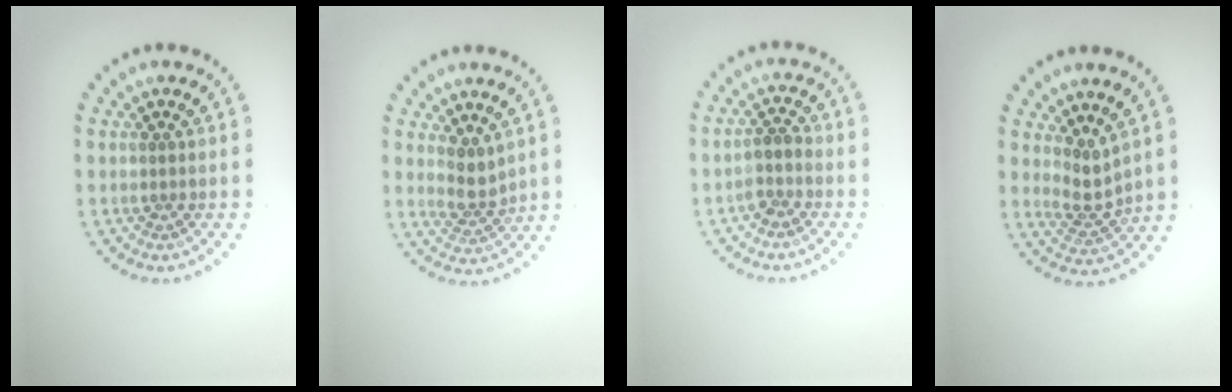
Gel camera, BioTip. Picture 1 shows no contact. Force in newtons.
{"total": 2.3, "press": 1.7, "slide": 1.6}
{"total": 1.6, "press": 1.3, "slide": 0.9}
{"total": 2.3, "press": 1.5, "slide": 1.8}